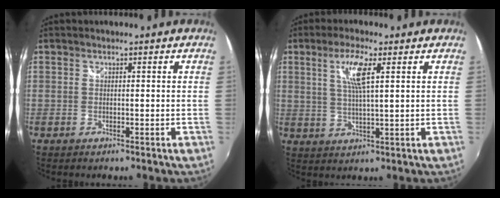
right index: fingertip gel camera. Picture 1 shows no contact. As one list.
[{"total": 6.4, "force": [2.5, 0.8, 5.9], "torque": [-0.115, 0.000, 0.047]}]